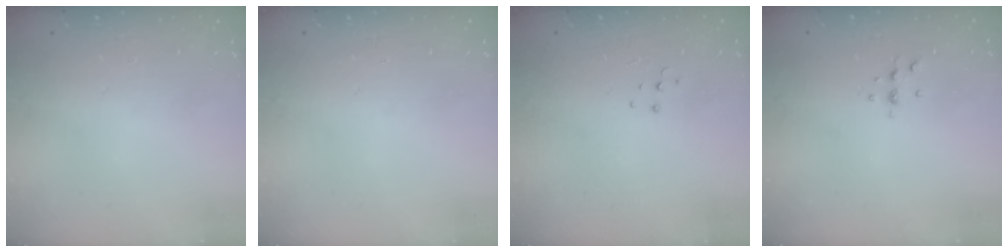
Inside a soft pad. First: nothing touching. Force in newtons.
{"total": 0.0}
{"total": 4.3, "press": 4.3, "slide": 0.3}
{"total": 4.4, "press": 4.3, "slide": 0.6}